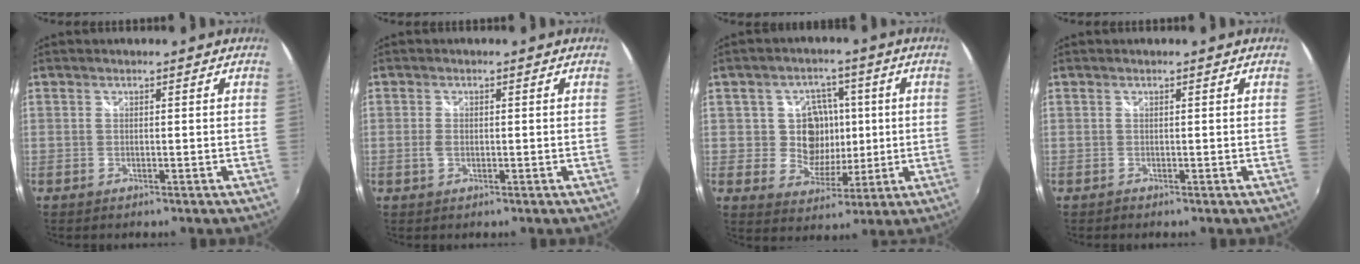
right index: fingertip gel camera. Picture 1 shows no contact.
{"total": 1.7, "force": [-0.3, 1.1, 1.2], "torque": [-0.026, -0.001, -0.005]}
{"total": 8.1, "force": [0.5, 7.5, 3.1], "torque": [-0.063, 0.007, 0.012]}
{"total": 0.0}